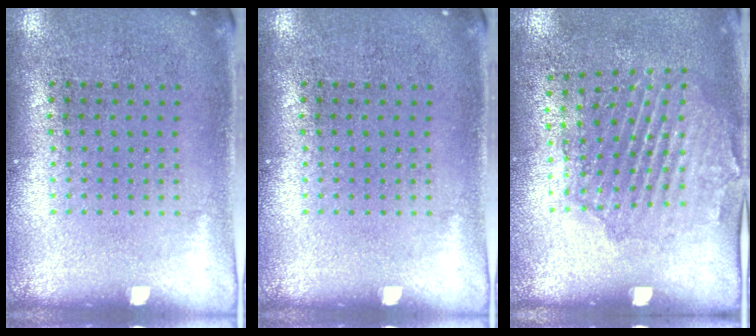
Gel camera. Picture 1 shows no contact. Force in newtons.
{"total": 0.0}
{"total": 1.6, "press": 1.4, "slide": 0.8}